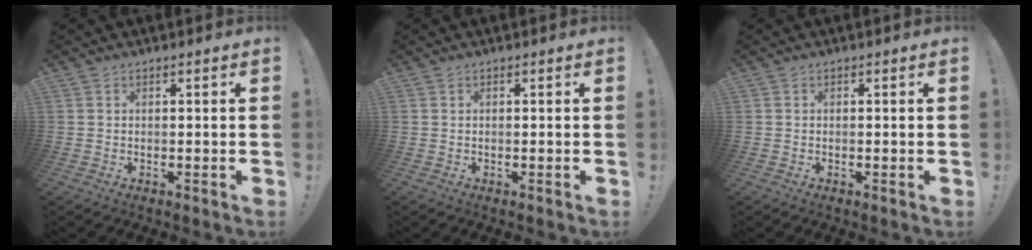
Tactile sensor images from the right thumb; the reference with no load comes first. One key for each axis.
{"total": 0.0}
{"total": 0.0}